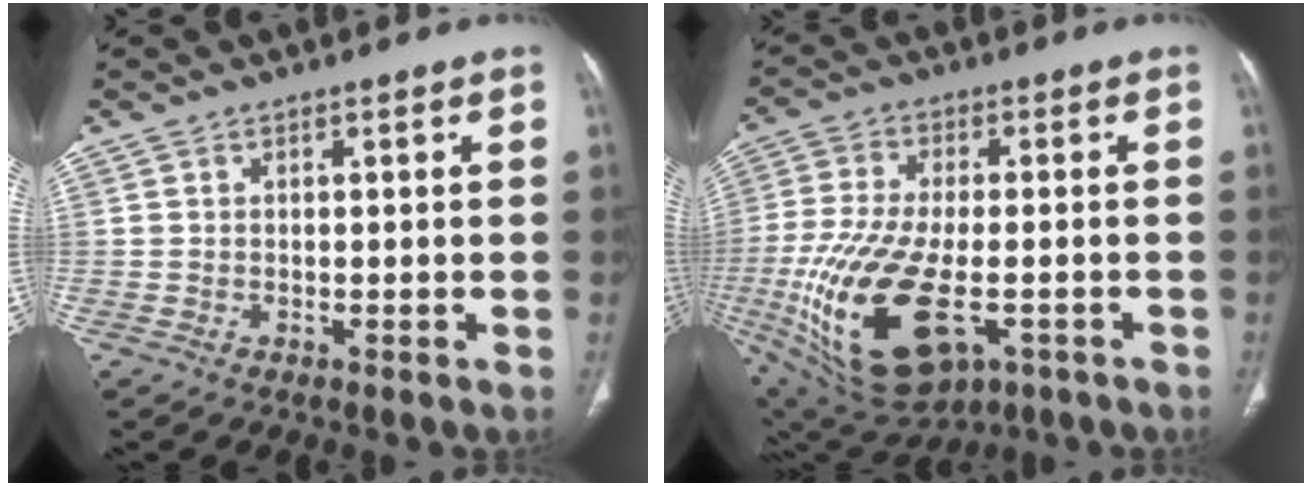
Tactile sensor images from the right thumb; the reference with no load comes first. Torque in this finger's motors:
{"motor_torque": [0.62, 0.65, 2.00, -0.78, 0.64]}